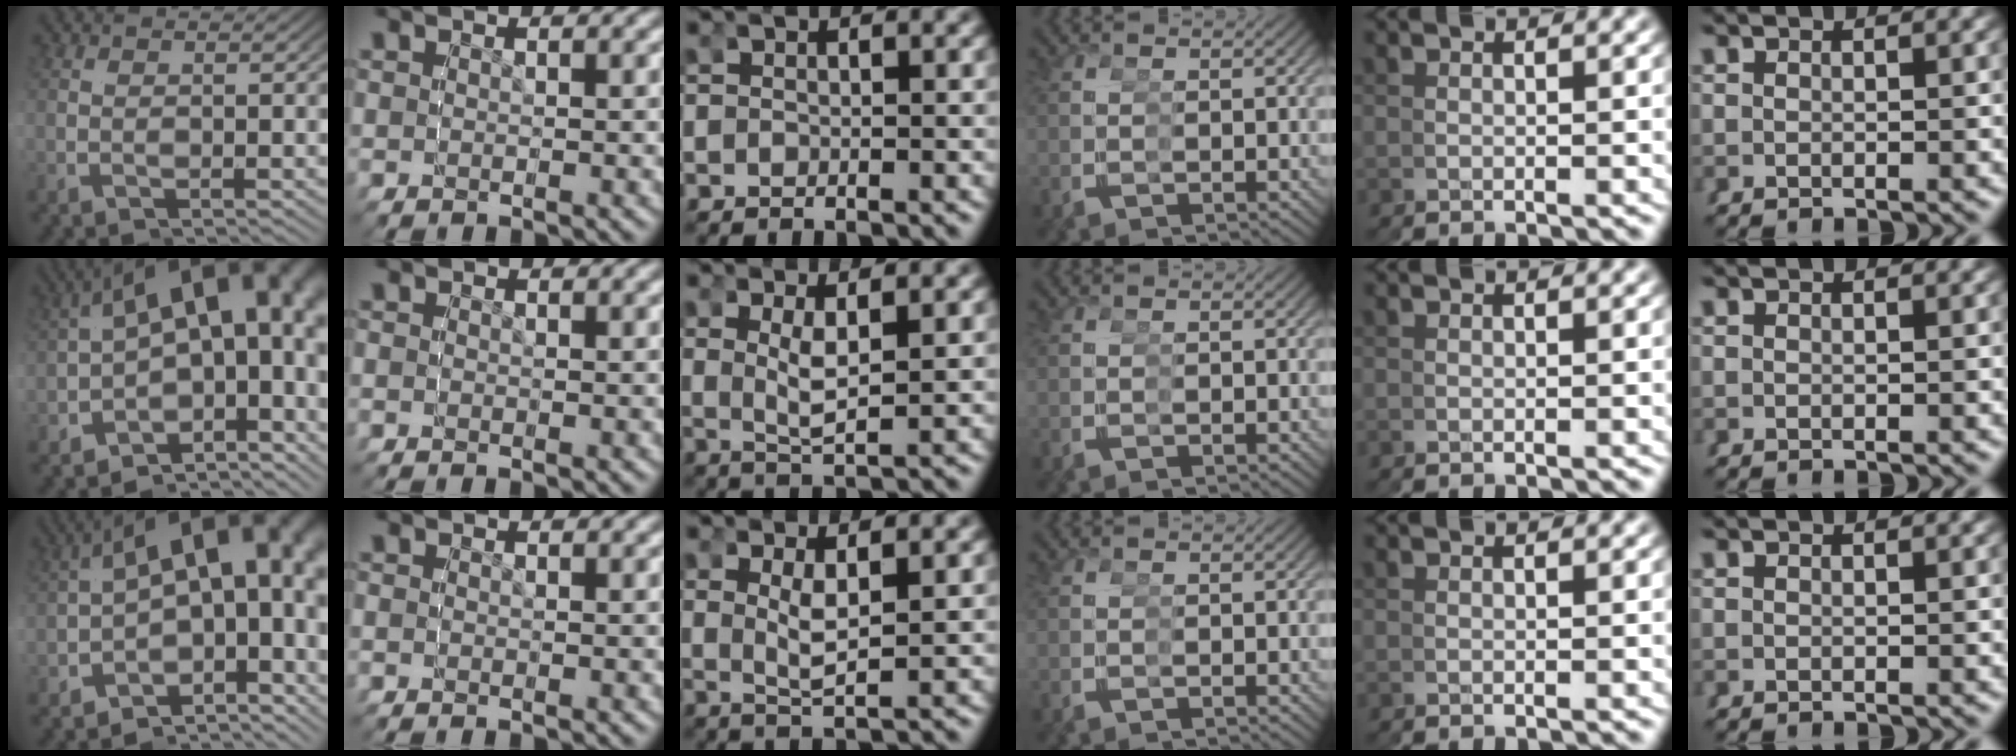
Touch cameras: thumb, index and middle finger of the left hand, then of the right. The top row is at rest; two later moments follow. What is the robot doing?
{"motion": "grasp_and_lifting", "object": "legos"}